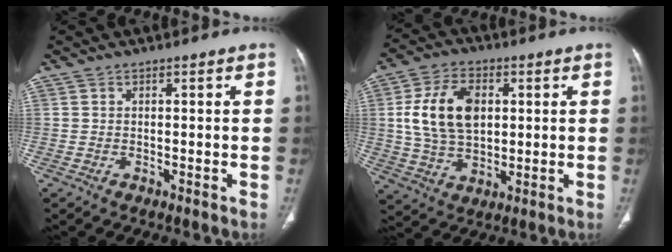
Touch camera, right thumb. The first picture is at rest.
{"total": 13.7, "force": [2.4, 8.8, 10.2], "torque": [-0.175, -0.001, 0.046]}